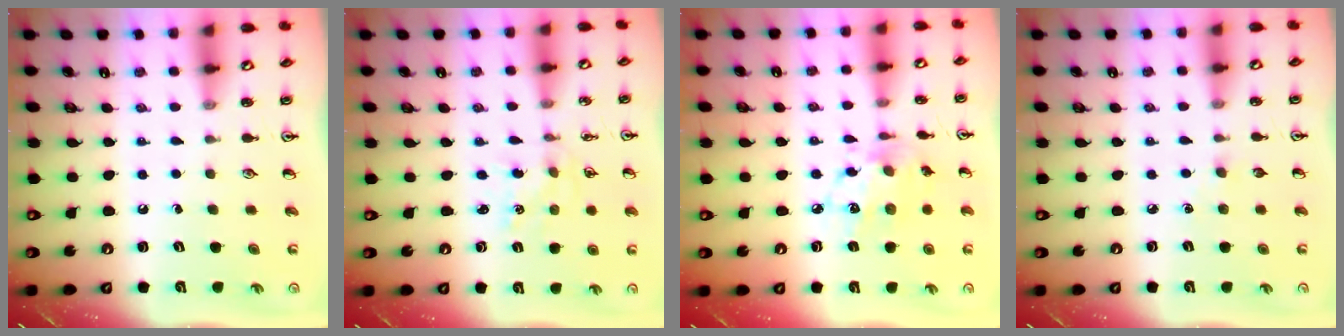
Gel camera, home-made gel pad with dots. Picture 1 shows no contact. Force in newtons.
{"total": 1.5, "press": 1.5, "slide": 0.2}
{"total": 11.4, "press": 11.4, "slide": 0.7}
{"total": 2.9, "press": 2.9, "slide": 0.4}